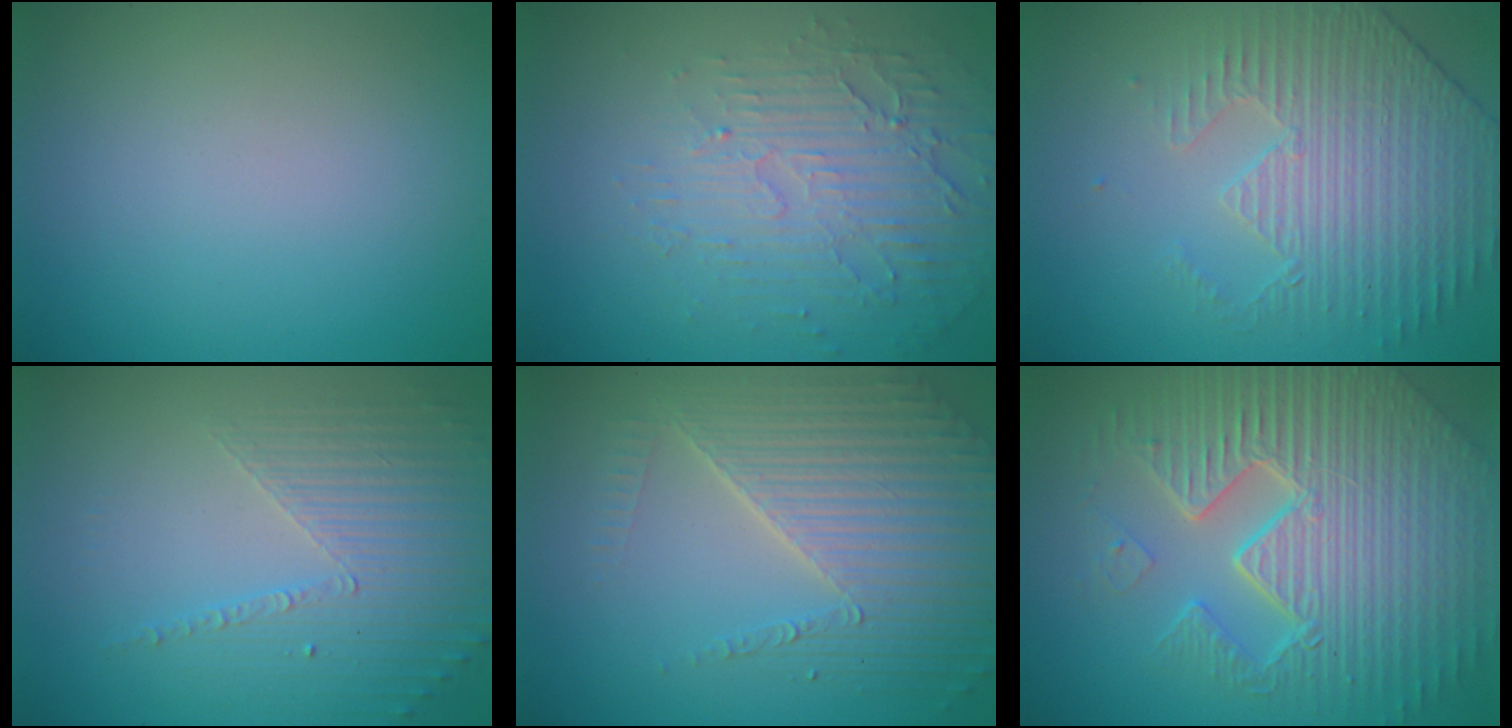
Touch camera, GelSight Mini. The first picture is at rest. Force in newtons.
{"total": 5.6, "press": 3.3, "slide": 4.5}
{"total": 4.4, "press": 3.8, "slide": 2.3}
{"total": 5.2, "press": 3.2, "slide": 4.0}
{"total": 6.5, "press": 4.9, "slide": 4.3}
{"total": 10.8, "press": 6.9, "slide": 8.3}